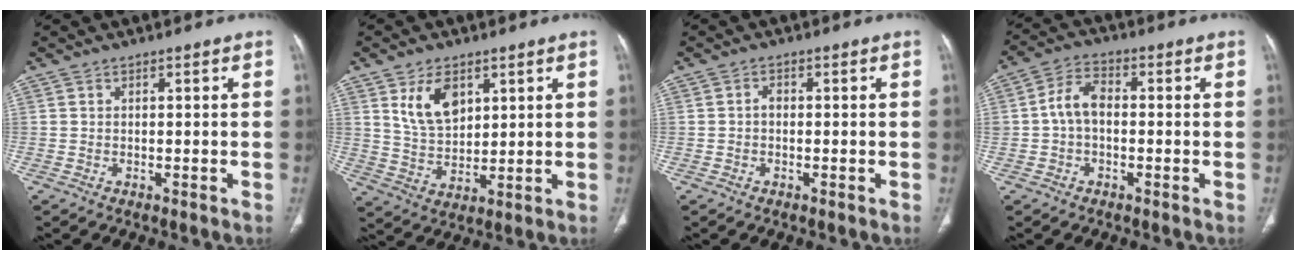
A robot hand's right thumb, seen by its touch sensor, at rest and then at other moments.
{"total": 8.8, "force": [4.0, 5.4, 5.8], "torque": [-0.086, -0.023, 0.085]}
{"total": 1.2, "force": [-0.2, 0.9, 0.8], "torque": [-0.006, 0.006, -0.006]}
{"total": 6.1, "force": [-0.4, 4.1, 4.6], "torque": [-0.074, 0.021, -0.017]}